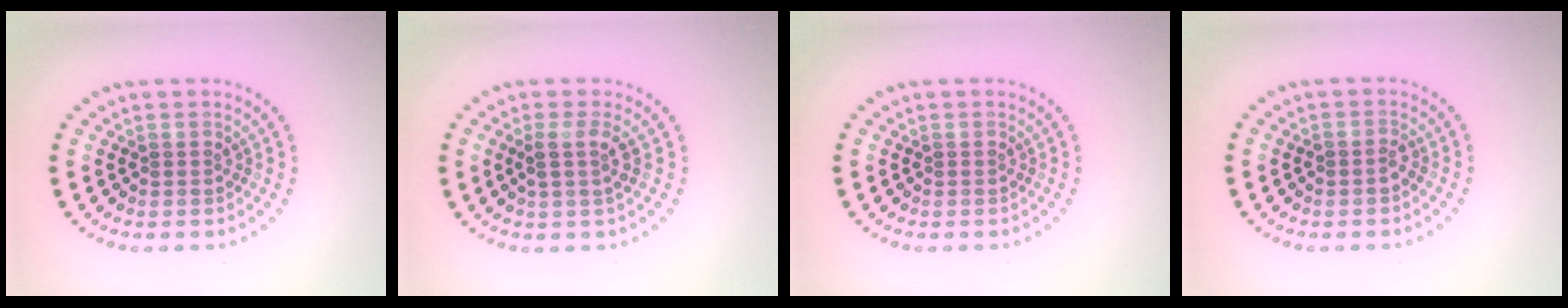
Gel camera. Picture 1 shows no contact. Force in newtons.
{"total": 1.8, "press": 1.4, "slide": 1.2}
{"total": 0.0}
{"total": 0.9, "press": 0.9, "slide": 0.2}